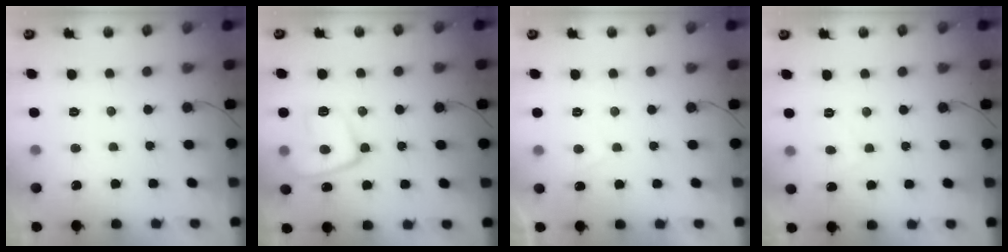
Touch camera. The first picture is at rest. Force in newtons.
{"total": 12.6, "press": 12.5, "slide": 1.2}
{"total": 1.5, "press": 1.3, "slide": 0.7}
{"total": 1.7, "press": 1.6, "slide": 0.6}